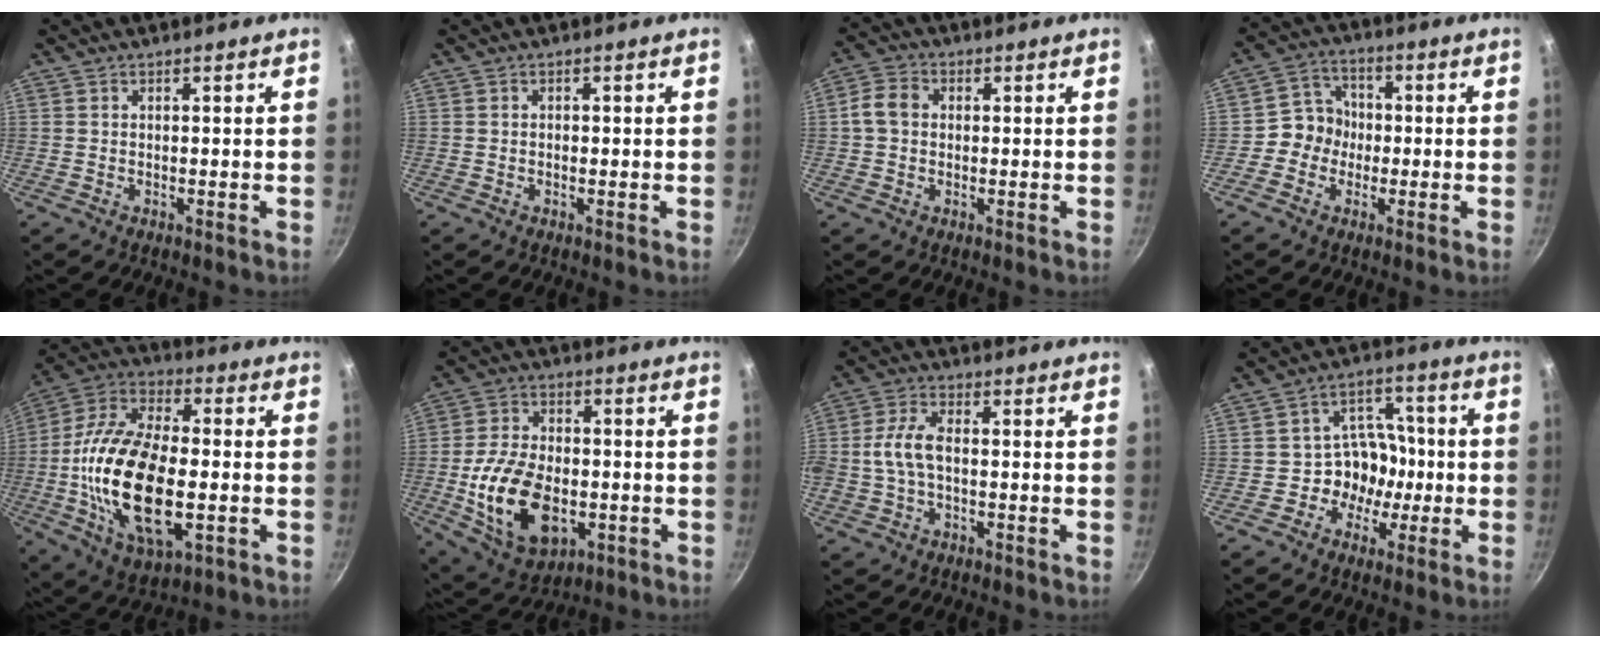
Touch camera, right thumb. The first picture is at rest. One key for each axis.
{"total": 0.6, "fx": -0.1, "fy": 0.4, "fz": 0.5, "tx": -0.006, "ty": 0.002, "tz": -0.002}
{"total": 5.2, "fx": 0.3, "fy": 4.1, "fz": 3.1, "tx": -0.057, "ty": 0.014, "tz": 0.000}
{"total": 7.4, "fx": -1.4, "fy": 6.8, "fz": 2.7, "tx": -0.012, "ty": 0.026, "tz": -0.039}
{"total": 24.8, "fx": -3.3, "fy": 12.3, "fz": 21.3, "tx": -0.419, "ty": 0.007, "tz": -0.051}
{"total": 17.7, "fx": -3.8, "fy": 11.0, "fz": 13.4, "tx": -0.223, "ty": 0.007, "tz": -0.052}
{"total": 6.8, "fx": -0.4, "fy": 3.8, "fz": 5.6, "tx": -0.128, "ty": 0.019, "tz": -0.011}
{"total": 9.7, "fx": -2.0, "fy": 8.1, "fz": 5.1, "tx": -0.031, "ty": 0.040, "tz": -0.041}